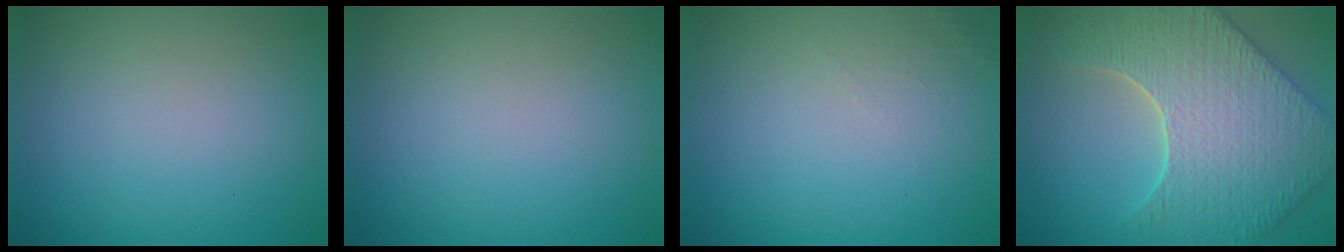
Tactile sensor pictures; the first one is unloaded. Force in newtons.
{"total": 0.0}
{"total": 1.1, "press": 1.1, "slide": 0.3}
{"total": 8.1, "press": 6.9, "slide": 4.2}